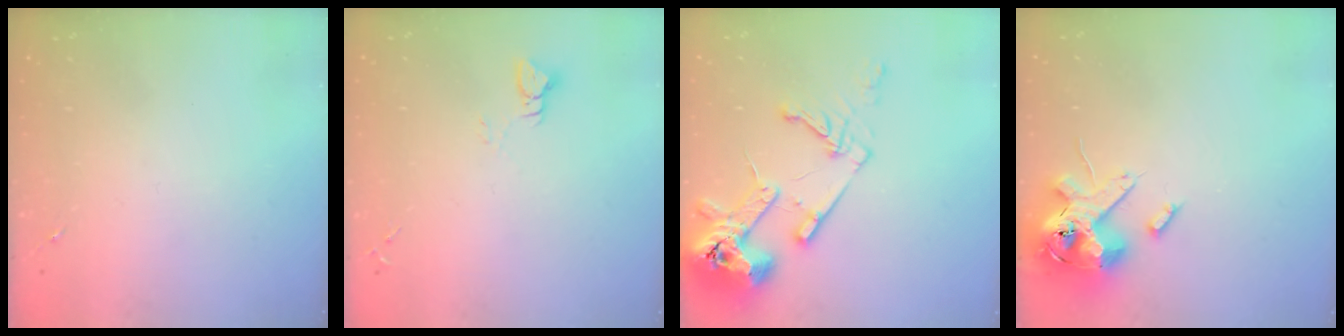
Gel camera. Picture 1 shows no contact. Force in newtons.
{"total": 2.9, "press": 2.9, "slide": 0.2}
{"total": 16.7, "press": 16.5, "slide": 2.2}
{"total": 15.4, "press": 15.1, "slide": 2.9}